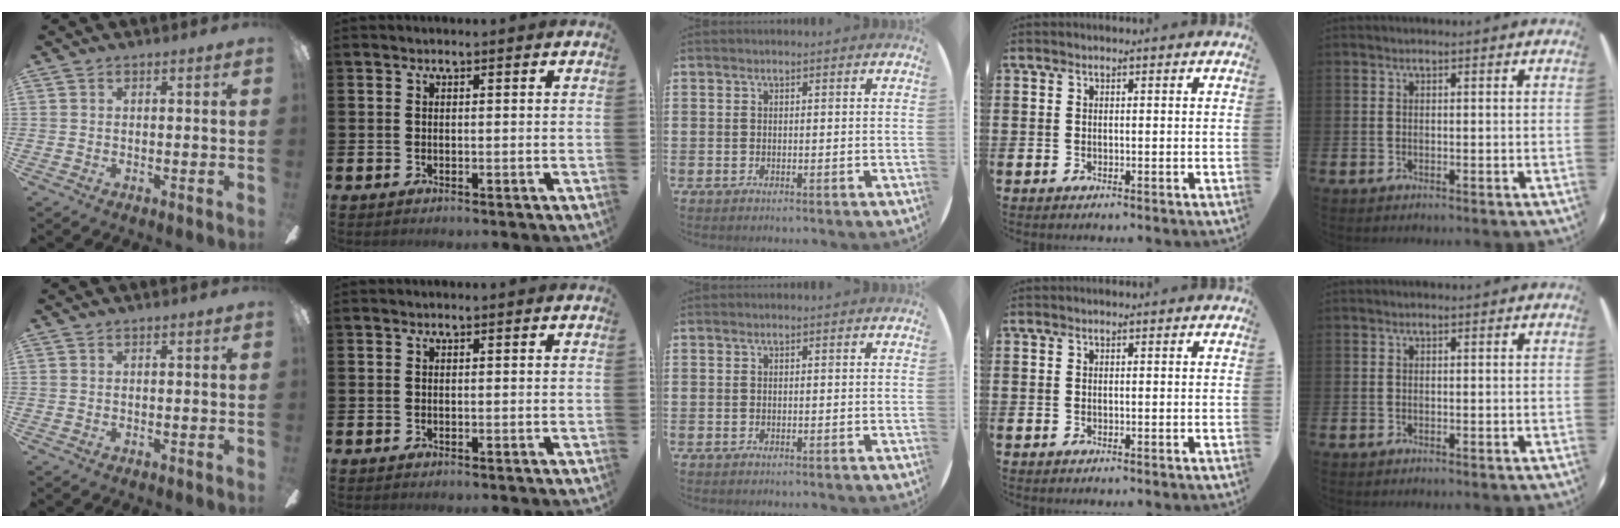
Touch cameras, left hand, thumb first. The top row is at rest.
{}